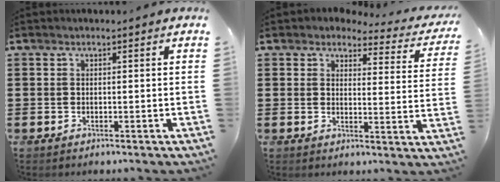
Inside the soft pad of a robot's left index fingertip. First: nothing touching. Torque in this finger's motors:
{"motor_torque": [1.36, -0.78, 0.20, 0.00]}